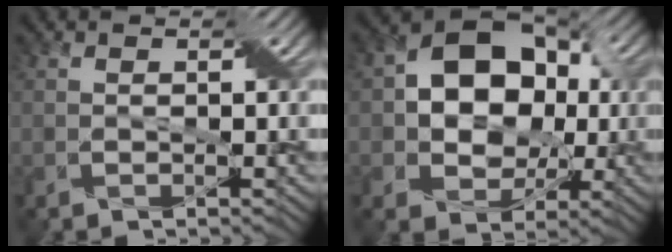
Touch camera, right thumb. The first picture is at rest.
{"total": 12.6, "force": [1.1, 9.4, 8.4], "torque": [-0.130, 0.019, 0.005]}